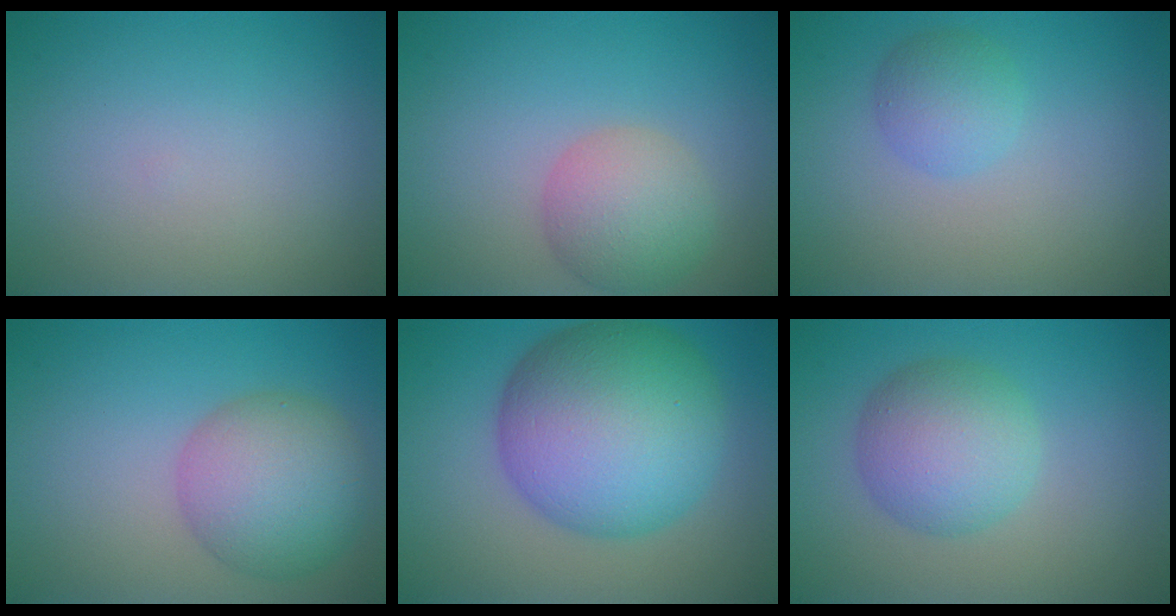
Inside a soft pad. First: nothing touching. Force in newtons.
{"total": 4.4, "press": 4.4, "slide": 0.3}
{"total": 2.4, "press": 2.4, "slide": 0.0}
{"total": 6.5, "press": 6.5, "slide": 0.2}
{"total": 13.3, "press": 13.3, "slide": 0.1}
{"total": 5.4, "press": 5.4, "slide": 0.1}